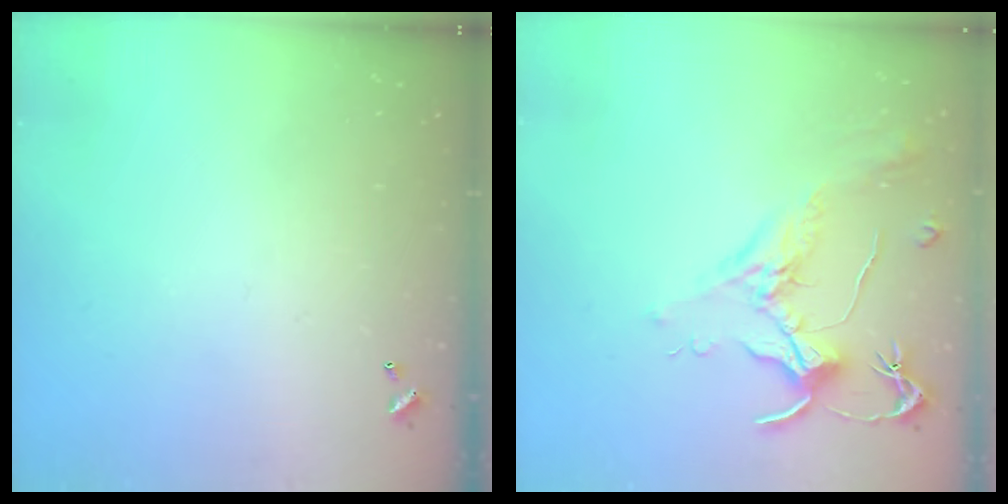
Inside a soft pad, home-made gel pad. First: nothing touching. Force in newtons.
{"total": 1.8, "press": 1.7, "slide": 0.6}